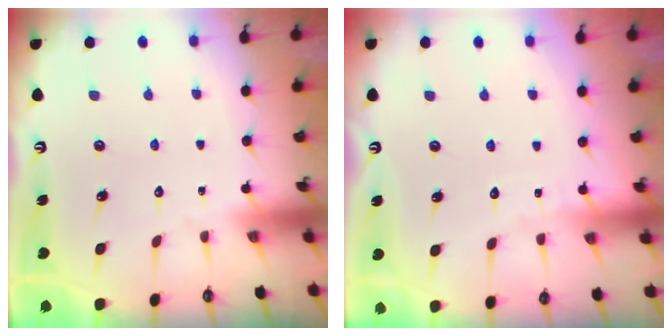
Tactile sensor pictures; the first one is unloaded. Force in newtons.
{"total": 2.4, "press": 2.4, "slide": 0.2}